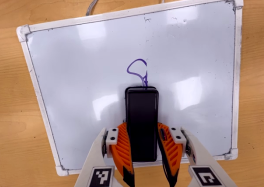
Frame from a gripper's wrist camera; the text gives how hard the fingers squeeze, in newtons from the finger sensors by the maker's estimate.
{"total": 8.2, "left": 6.5, "right": 9.8}